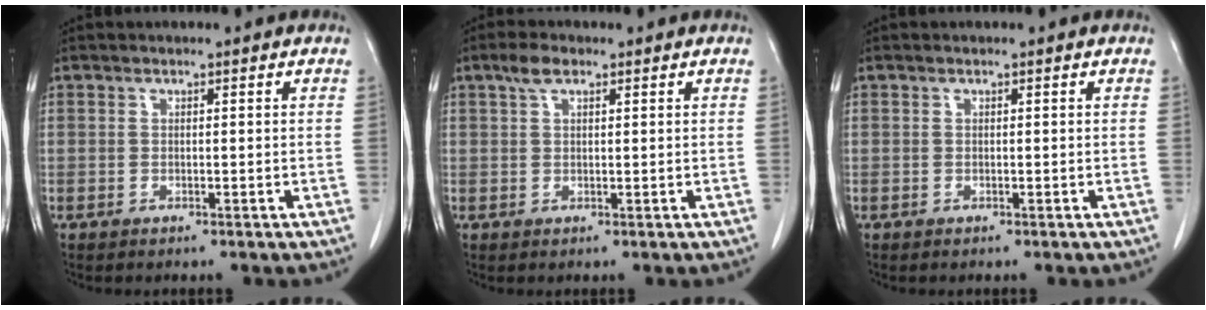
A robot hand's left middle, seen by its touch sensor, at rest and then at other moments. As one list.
[{"total": 2.6, "force": [1.6, 1.1, 1.7], "torque": [-0.039, 0.009, 0.034]}, {"total": 0.0}]